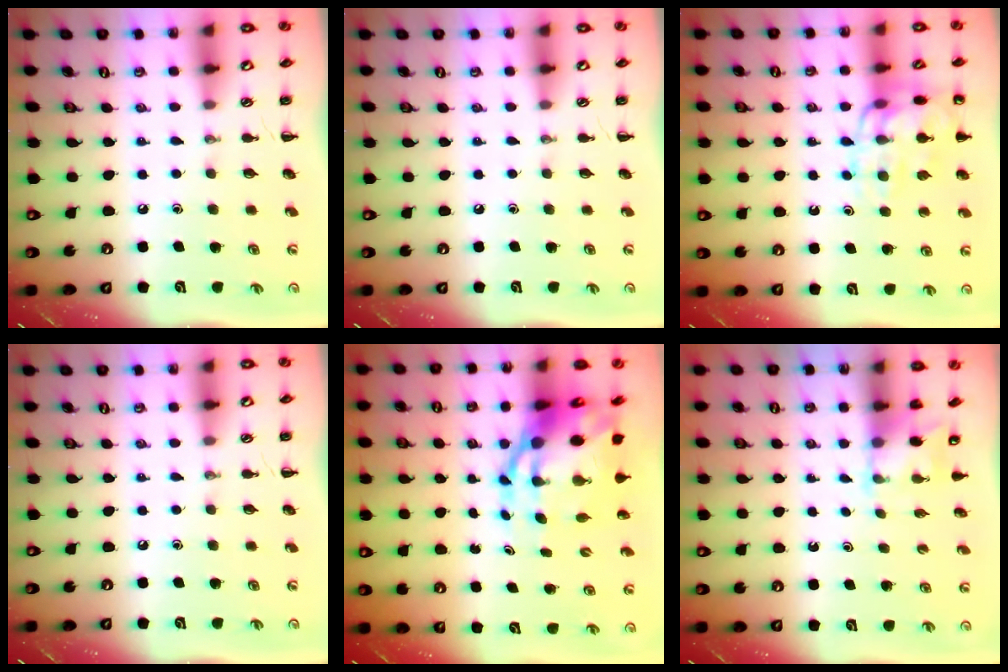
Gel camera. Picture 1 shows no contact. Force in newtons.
{"total": 0.0}
{"total": 14.5, "press": 14.4, "slide": 1.6}
{"total": 0.0}
{"total": 11.2, "press": 10.8, "slide": 3.0}
{"total": 3.1, "press": 2.9, "slide": 1.0}